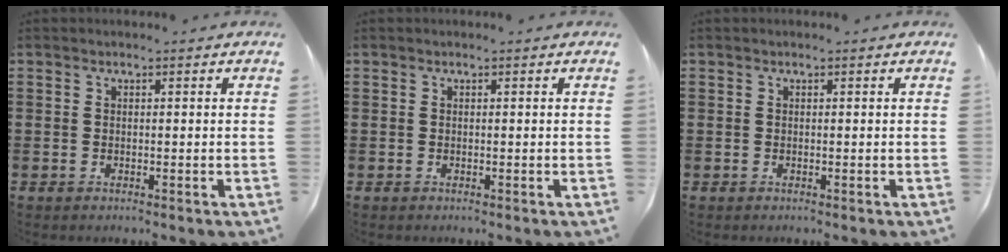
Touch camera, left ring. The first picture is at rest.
{"total": 0.0}
{"total": 0.0}